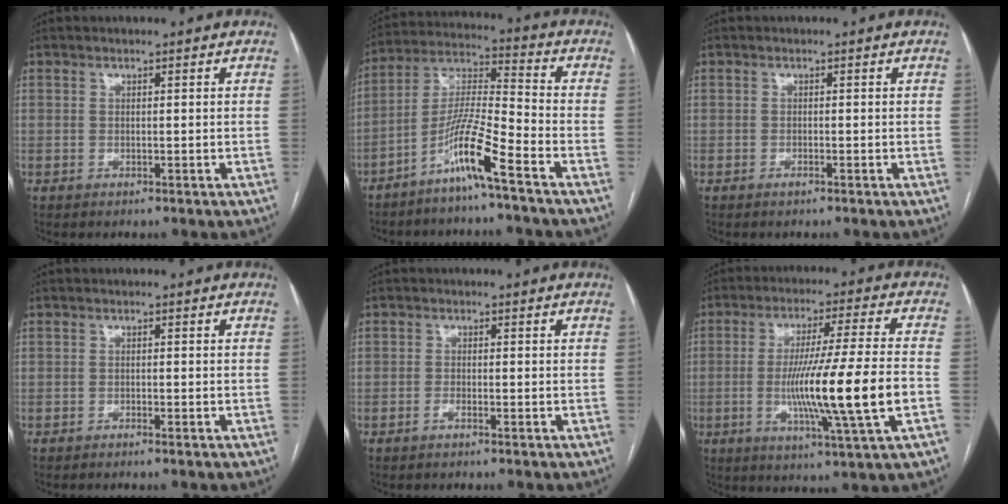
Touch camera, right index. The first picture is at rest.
{"total": 10.0, "force": [-6.2, -0.6, 7.8], "torque": [-0.163, -0.006, -0.124]}
{"total": 0.6, "force": [-0.5, 0.1, 0.4], "torque": [-0.008, 0.000, -0.007]}
{"total": 0.8, "force": [-0.7, -0.1, 0.4], "torque": [-0.011, 0.000, -0.011]}
{"total": 0.9, "force": [-0.7, 0.2, 0.5], "torque": [-0.009, 0.002, -0.012]}
{"total": 15.7, "force": [-3.2, -1.1, 15.3], "torque": [-0.273, -0.016, -0.058]}